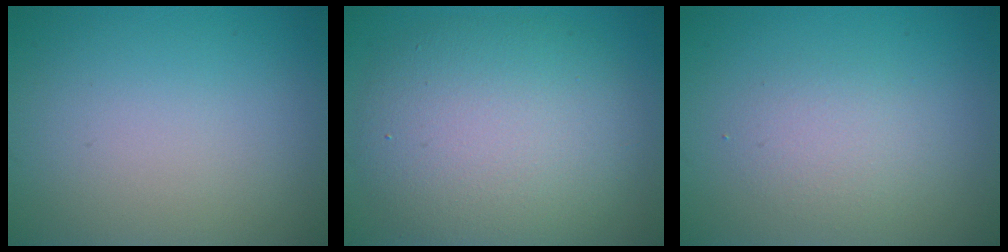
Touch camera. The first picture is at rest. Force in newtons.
{"total": 8.7, "press": 8.7, "slide": 0.3}
{"total": 2.0, "press": 2.0, "slide": 0.1}